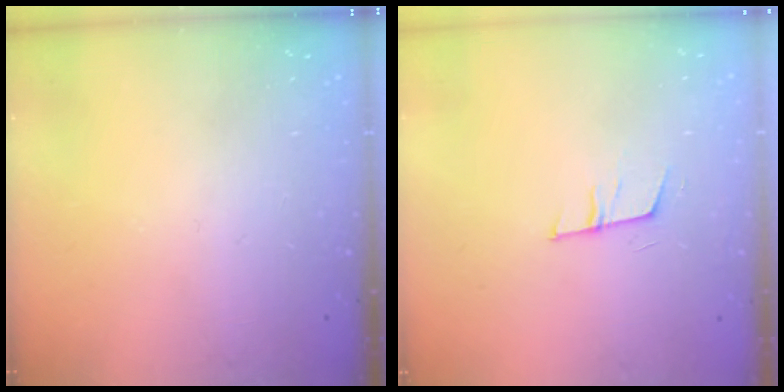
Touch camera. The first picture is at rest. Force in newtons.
{"total": 6.2, "press": 5.6, "slide": 2.7}